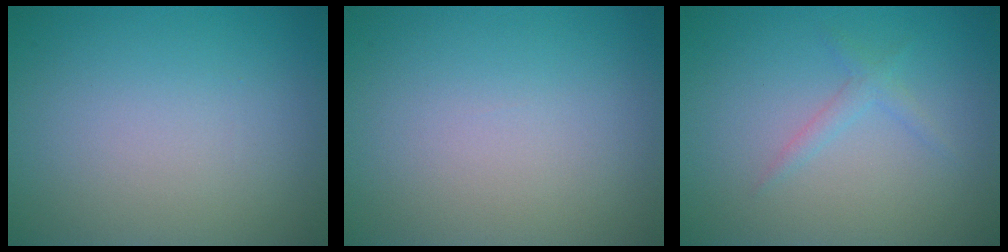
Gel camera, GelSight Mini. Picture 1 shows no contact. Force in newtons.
{"total": 0.0}
{"total": 1.3, "press": 1.2, "slide": 0.1}